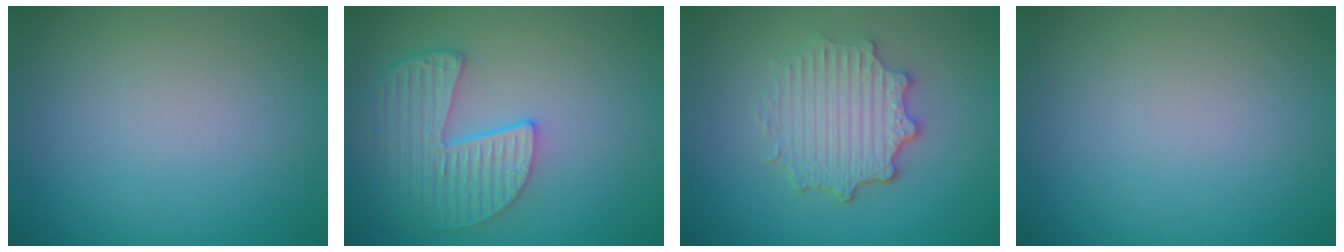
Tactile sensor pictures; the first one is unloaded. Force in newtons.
{"total": 5.3, "press": 4.3, "slide": 3.1}
{"total": 4.7, "press": 3.7, "slide": 2.9}
{"total": 0.0}